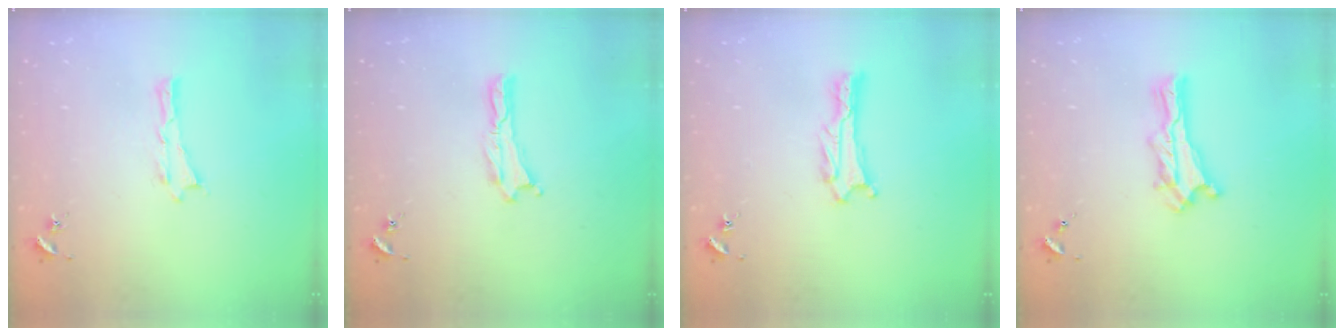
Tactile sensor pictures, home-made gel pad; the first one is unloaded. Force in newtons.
{"total": 0.0}
{"total": 1.3, "press": 1.3, "slide": 0.0}
{"total": 1.2, "press": 1.2, "slide": 0.2}